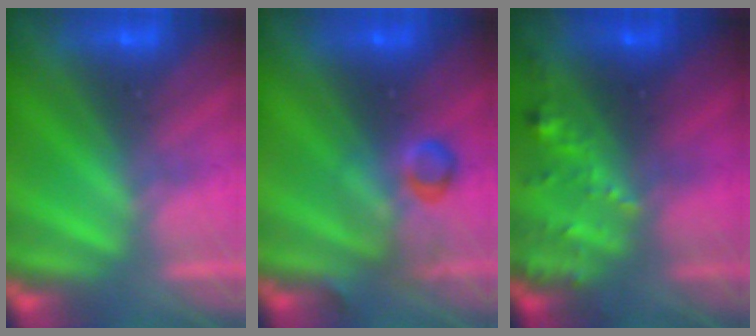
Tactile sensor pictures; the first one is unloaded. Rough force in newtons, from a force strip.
{"total": 2.9}
{"total": 8.5}